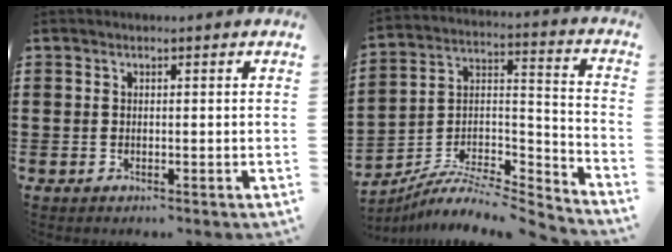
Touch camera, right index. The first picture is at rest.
{"total": 6.5, "force": [-5.6, 2.2, 2.5], "torque": [-0.051, -0.002, -0.113]}